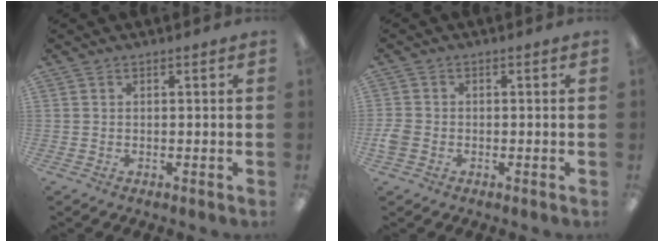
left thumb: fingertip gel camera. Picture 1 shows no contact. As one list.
[{"total": 3.1, "force": [-1.0, 2.5, 1.7], "torque": [-0.032, 0.006, -0.018]}]